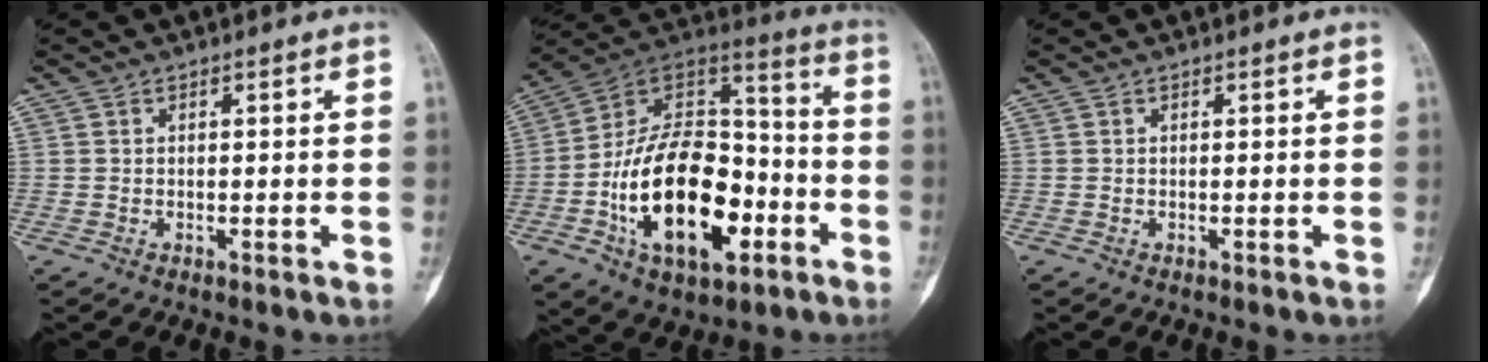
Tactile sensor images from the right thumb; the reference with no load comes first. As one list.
[{"total": 26.3, "force": [-8.1, 14.7, 20.3], "torque": [-0.330, 0.055, -0.126]}, {"total": 0.0}]